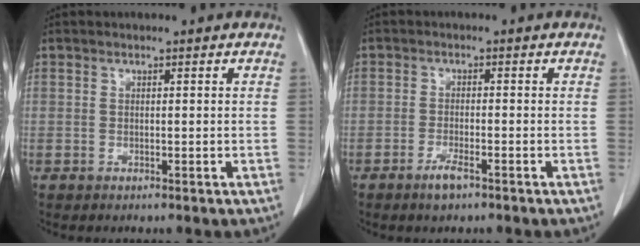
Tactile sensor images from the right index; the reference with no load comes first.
{"total": 2.8, "force": [-1.9, 0.5, 1.9], "torque": [-0.039, -0.001, -0.035]}